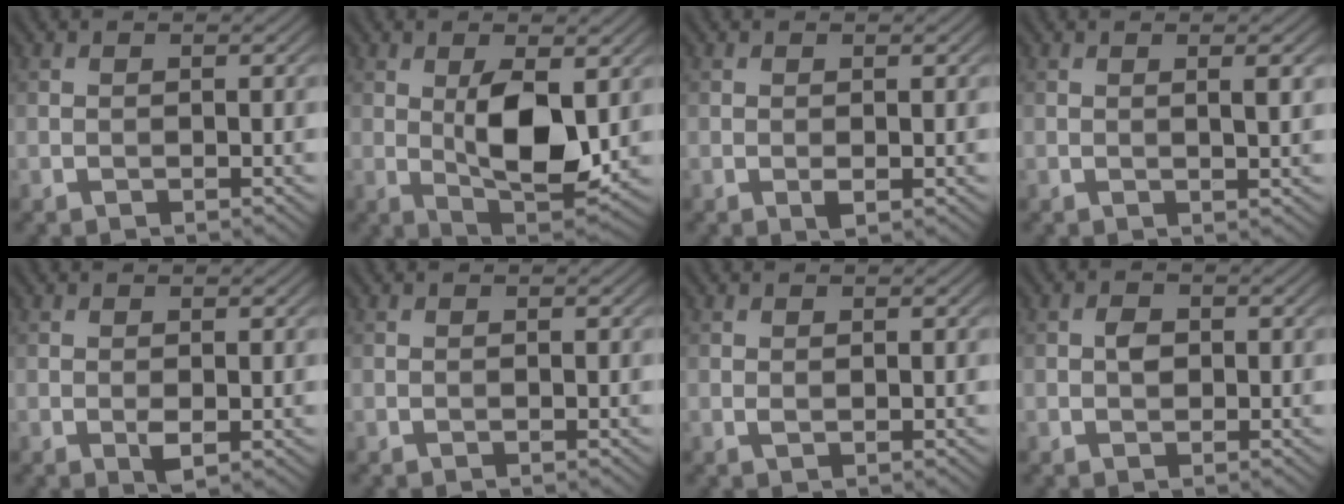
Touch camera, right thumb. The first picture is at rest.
{"total": 8.6, "force": [0.6, 3.7, 7.7], "torque": [-0.140, -0.007, 0.019]}
{"total": 0.9, "force": [-0.1, 0.3, 0.8], "torque": [-0.015, -0.003, -0.003]}
{"total": 2.0, "force": [0.7, 0.2, 1.9], "torque": [-0.032, 0.003, 0.010]}
{"total": 1.4, "force": [-0.1, 0.6, 1.3], "torque": [-0.025, -0.004, -0.001]}
{"total": 0.0}
{"total": 0.7, "force": [0.3, 0.3, 0.5], "torque": [-0.012, -0.002, 0.005]}
{"total": 1.6, "force": [0.1, 1.2, 1.1], "torque": [-0.022, 0.000, -0.002]}